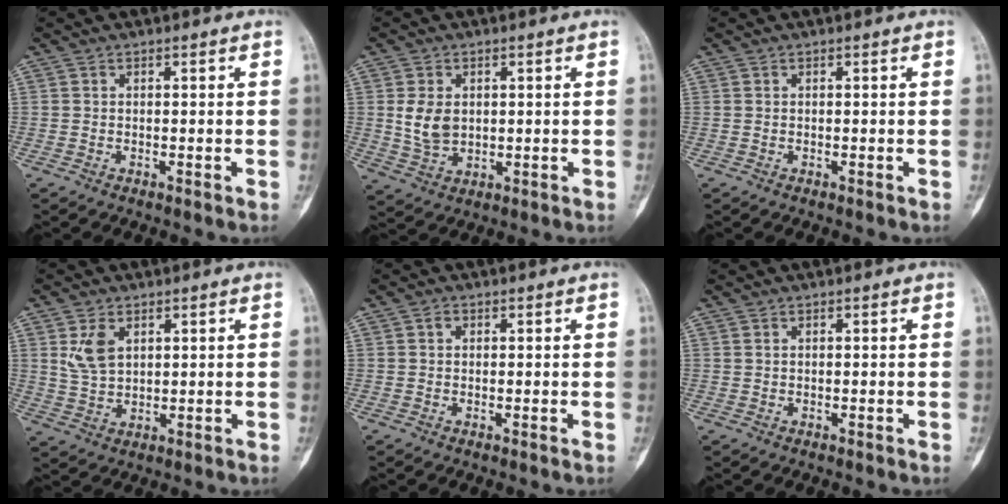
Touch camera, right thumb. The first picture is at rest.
{"total": 6.2, "force": [0.8, 4.4, 4.2], "torque": [-0.067, -0.007, 0.026]}
{"total": 0.0}
{"total": 5.7, "force": [2.2, 3.6, 3.8], "torque": [-0.063, -0.010, 0.051]}
{"total": 1.1, "force": [0.4, 0.8, 0.5], "torque": [-0.005, 0.001, 0.005]}
{"total": 0.0}